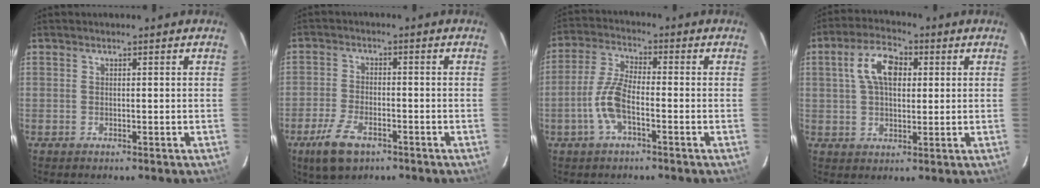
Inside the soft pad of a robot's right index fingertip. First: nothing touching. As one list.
[{"total": 8.1, "force": [-4.9, 3.9, 5.1], "torque": [-0.129, -0.012, -0.091]}, {"total": 7.7, "force": [-2.9, 2.4, 6.8], "torque": [-0.151, 0.007, -0.060]}, {"total": 8.8, "force": [2.2, 5.0, 6.9], "torque": [-0.130, 0.024, 0.040]}]